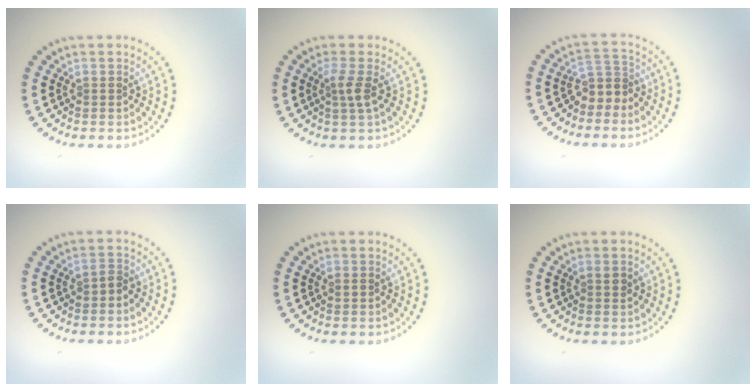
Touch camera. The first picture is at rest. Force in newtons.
{"total": 1.8, "press": 1.3, "slide": 1.3}
{"total": 2.5, "press": 1.8, "slide": 1.8}
{"total": 0.9, "press": 0.7, "slide": 0.5}
{"total": 0.5, "press": 0.5, "slide": 0.1}
{"total": 0.8, "press": 0.8, "slide": 0.3}